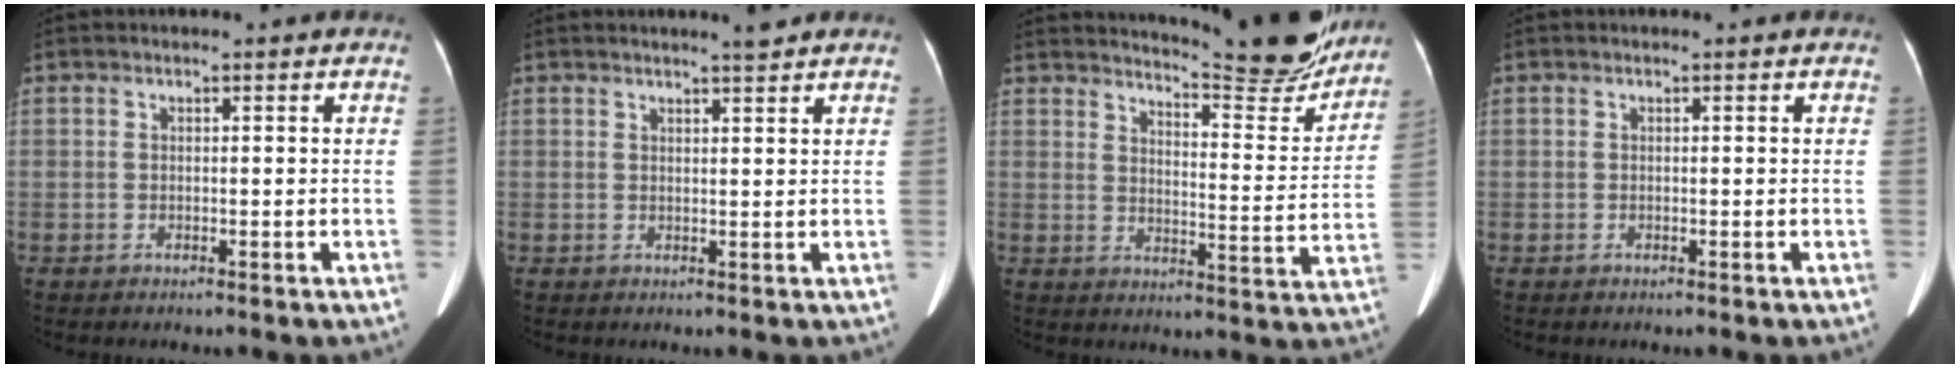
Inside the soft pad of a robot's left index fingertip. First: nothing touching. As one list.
[{"total": 2.2, "force": [1.9, -0.2, 1.0], "torque": [-0.017, -0.006, 0.028]}, {"total": 15.6, "force": [14.8, 1.0, 4.7], "torque": [-0.067, -0.064, 0.182]}, {"total": 0.0}]